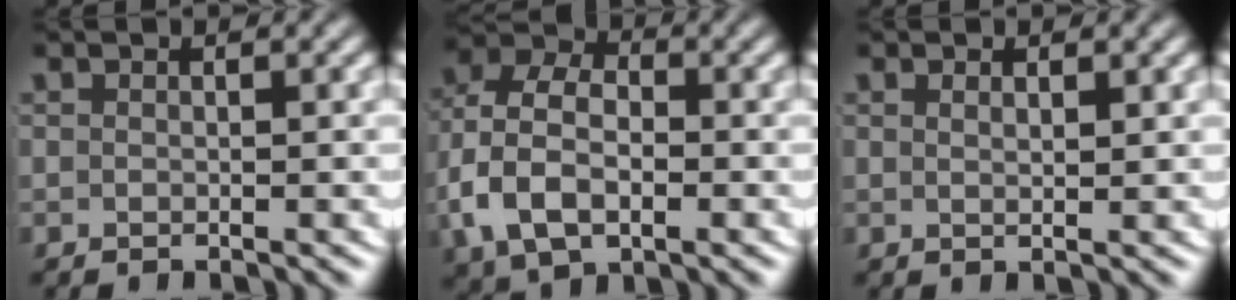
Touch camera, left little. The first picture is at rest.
{"total": 8.0, "force": [-0.6, 6.1, 5.1], "torque": [-0.114, -0.017, -0.006]}
{"total": 0.9, "force": [0.5, -0.3, 0.6], "torque": [-0.009, -0.007, 0.013]}